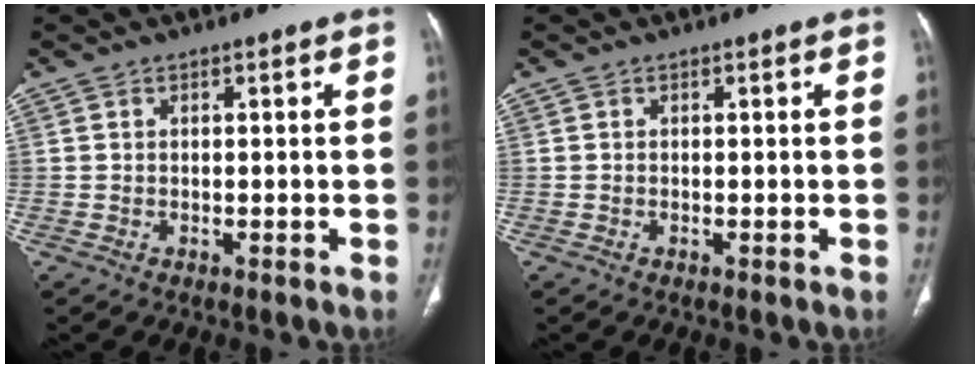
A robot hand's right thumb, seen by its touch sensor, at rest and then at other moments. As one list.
[{"total": 0.0}]